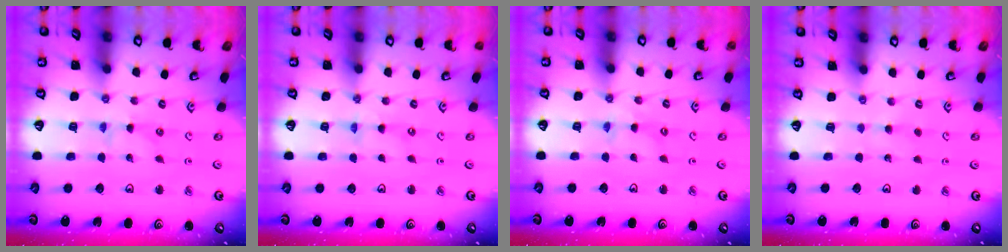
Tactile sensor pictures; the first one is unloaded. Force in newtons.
{"total": 0.0}
{"total": 2.0, "press": 2.0, "slide": 0.2}
{"total": 3.2, "press": 3.2, "slide": 0.4}